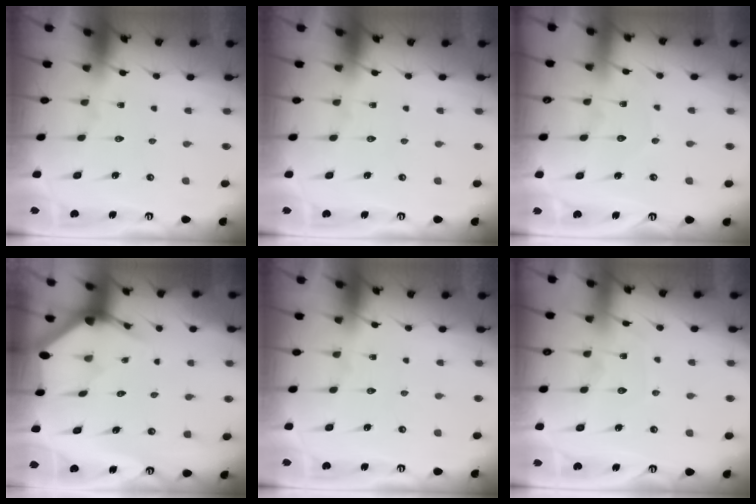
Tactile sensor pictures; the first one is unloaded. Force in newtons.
{"total": 0.0}
{"total": 4.4, "press": 4.4, "slide": 0.0}
{"total": 2.9, "press": 2.9, "slide": 0.2}
{"total": 0.0}
{"total": 7.4, "press": 7.4, "slide": 0.8}